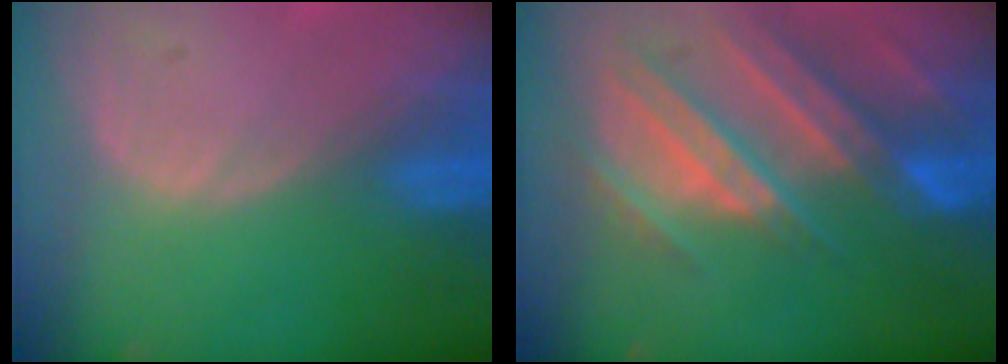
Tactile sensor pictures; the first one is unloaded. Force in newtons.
{"total": 11.2, "press": 9.9, "slide": 5.2}